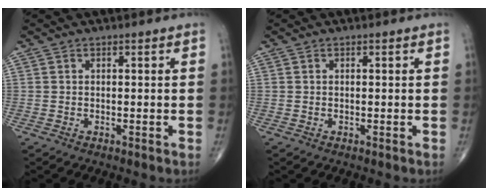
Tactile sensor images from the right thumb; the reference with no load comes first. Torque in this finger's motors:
{"motor_torque": [0.17, -0.02, -0.09, -0.09, 0.02]}